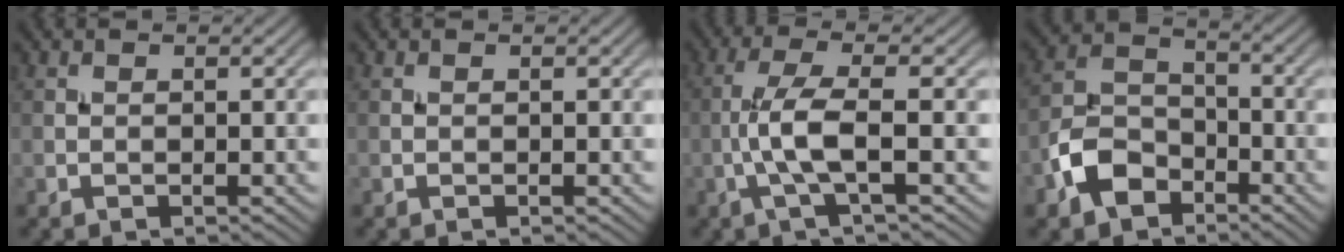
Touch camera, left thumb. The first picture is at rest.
{"total": 0.0}
{"total": 5.7, "force": [-1.2, 1.0, 5.5], "torque": [-0.114, 0.016, -0.035]}
{"total": 7.4, "force": [-4.2, 4.8, 3.8], "torque": [-0.088, 0.002, -0.099]}